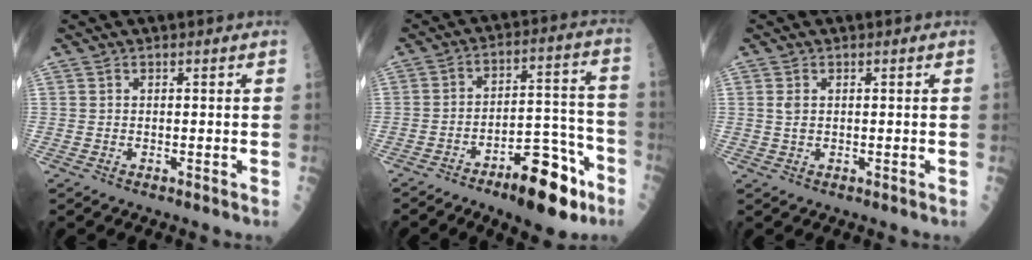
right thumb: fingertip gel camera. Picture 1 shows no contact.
{"total": 15.1, "force": [-8.9, 5.5, 10.9], "torque": [-0.130, 0.071, -0.133]}
{"total": 1.7, "force": [0.3, 1.0, 1.2], "torque": [-0.025, -0.002, 0.009]}